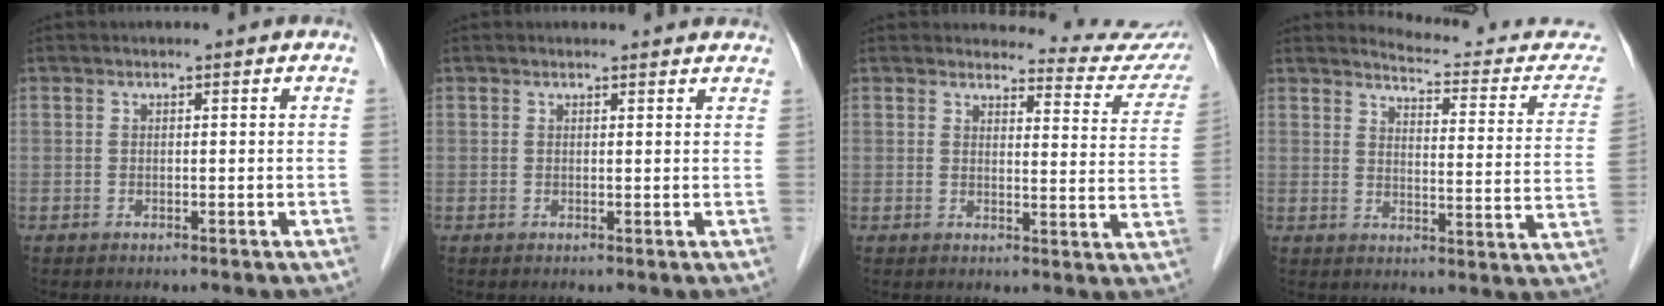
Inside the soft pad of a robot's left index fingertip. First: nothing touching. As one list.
[{"total": 3.7, "force": [3.6, 0.8, 0.6], "torque": [-0.009, 0.010, 0.031]}, {"total": 11.9, "force": [11.8, 1.3, 0.6], "torque": [0.020, -0.077, 0.104]}, {"total": 14.1, "force": [13.6, 2.2, 2.9], "torque": [-0.020, -0.053, 0.144]}]